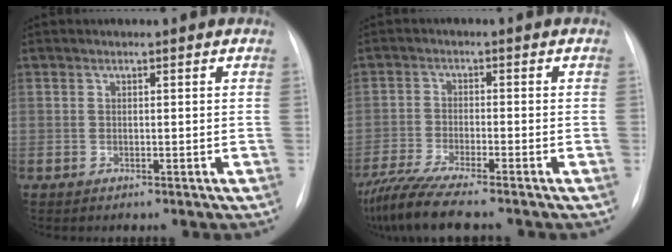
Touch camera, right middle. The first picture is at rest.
{"total": 9.3, "force": [-7.9, -0.2, 5.0], "torque": [-0.091, -0.026, -0.135]}